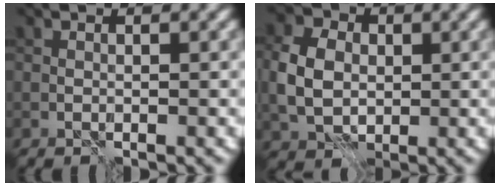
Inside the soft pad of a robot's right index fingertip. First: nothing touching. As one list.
[{"total": 5.0, "force": [0.3, 4.1, 2.9], "torque": [-0.068, 0.006, 0.000]}]